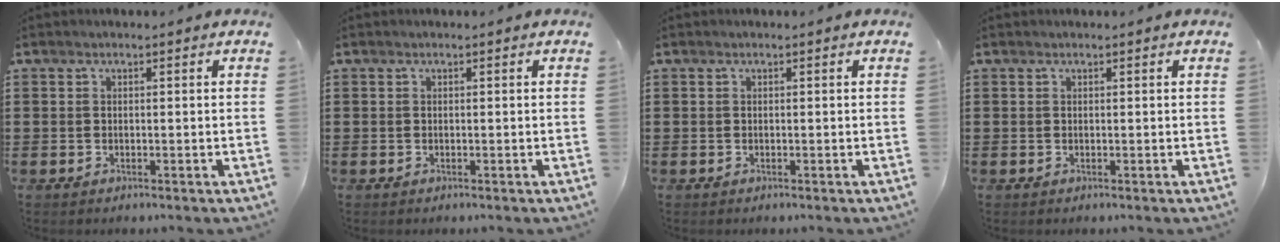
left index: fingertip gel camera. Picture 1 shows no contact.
{"total": 0.0}
{"total": 0.0}
{"total": 0.0}